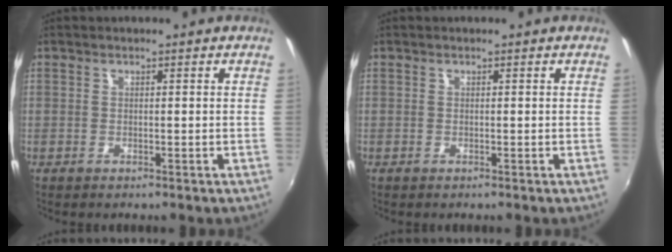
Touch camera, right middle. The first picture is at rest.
{"total": 0.0}